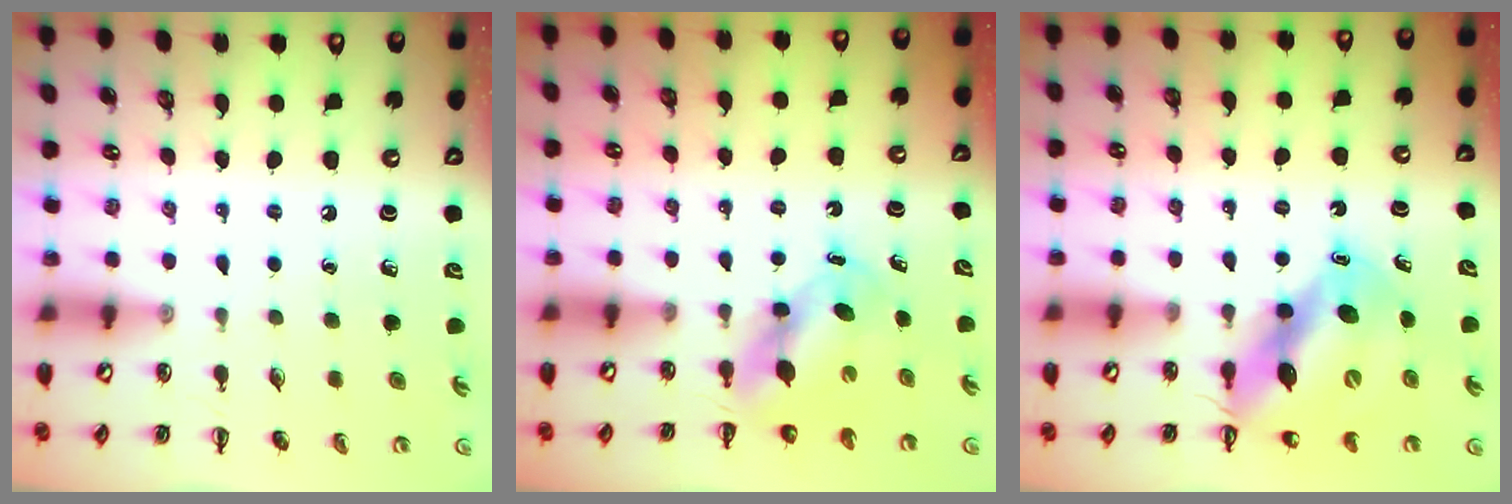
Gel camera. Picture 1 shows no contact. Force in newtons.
{"total": 6.5, "press": 6.4, "slide": 1.1}
{"total": 12.9, "press": 12.4, "slide": 3.6}